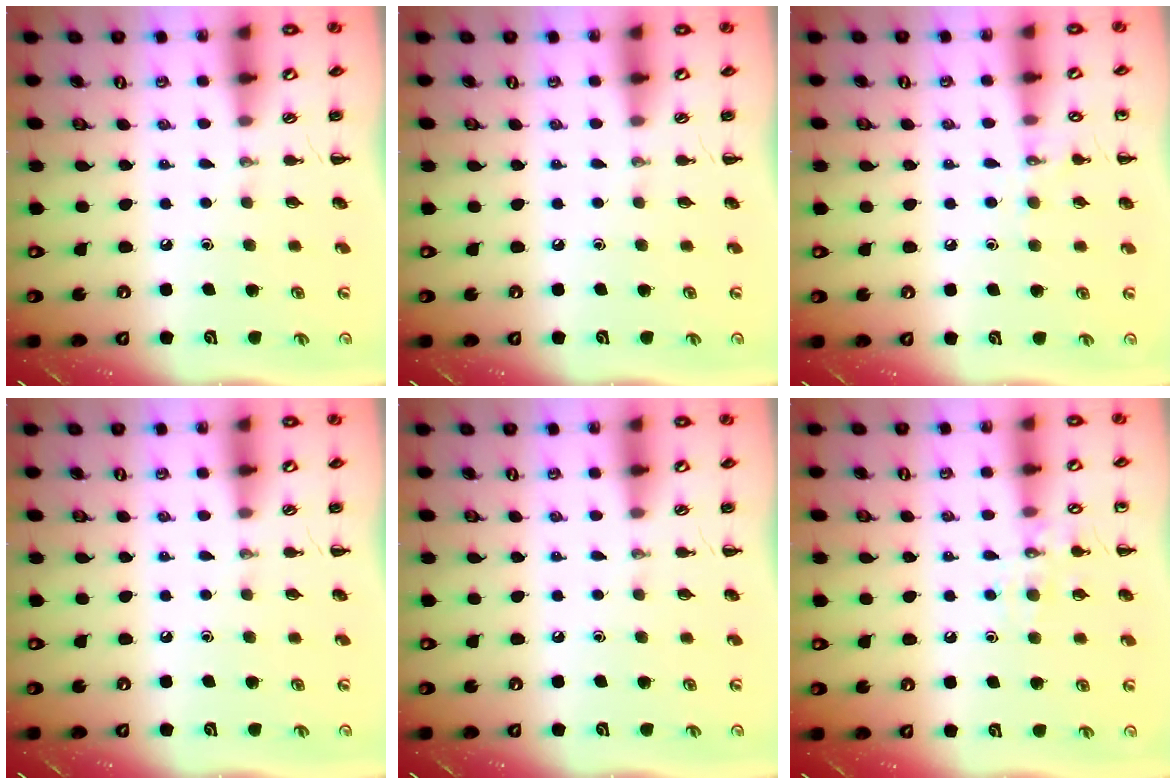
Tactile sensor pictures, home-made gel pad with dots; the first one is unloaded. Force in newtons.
{"total": 0.0}
{"total": 7.1, "press": 6.8, "slide": 1.9}
{"total": 0.0}
{"total": 0.0}
{"total": 8.6, "press": 8.5, "slide": 1.1}